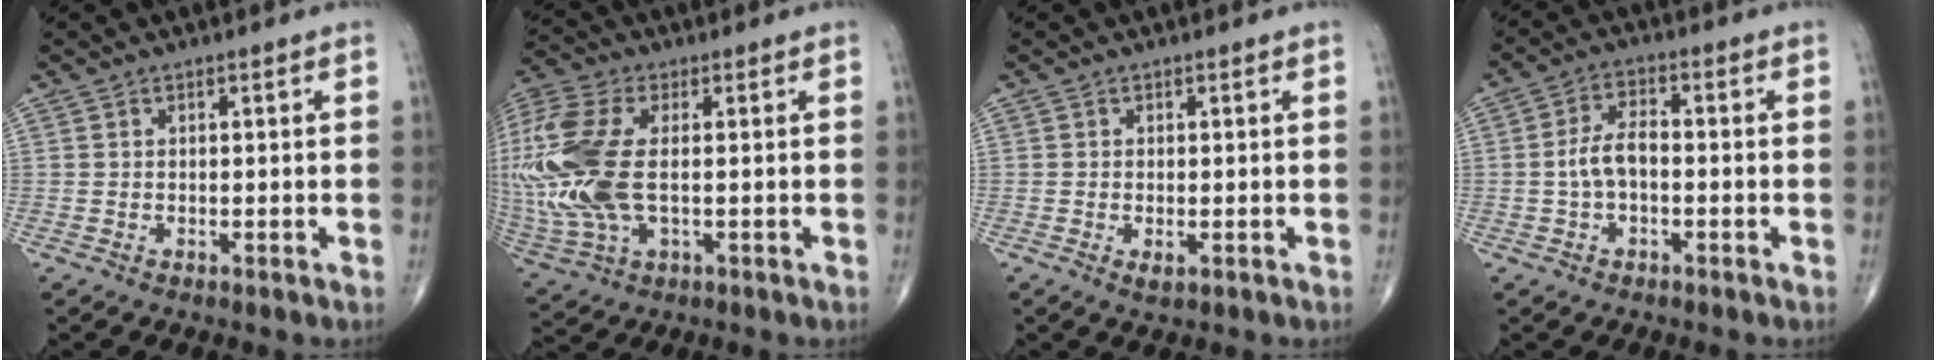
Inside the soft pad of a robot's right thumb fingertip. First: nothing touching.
{"total": 21.8, "force": [1.0, 11.8, 18.4], "torque": [-0.471, -0.003, 0.025]}
{"total": 1.4, "force": [-0.4, 0.7, 1.2], "torque": [-0.021, -0.004, -0.006]}
{"total": 5.7, "force": [-0.9, 3.0, 4.7], "torque": [-0.094, 0.022, -0.022]}